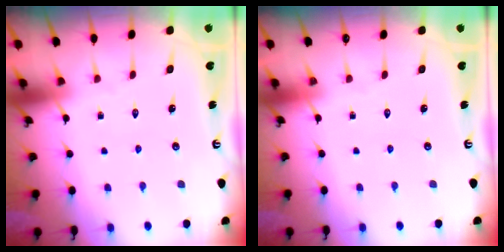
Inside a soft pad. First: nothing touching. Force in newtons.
{"total": 0.0}